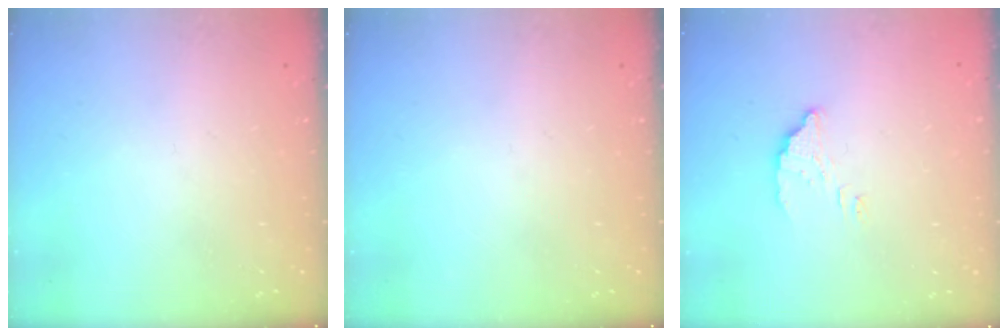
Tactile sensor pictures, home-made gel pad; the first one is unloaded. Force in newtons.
{"total": 0.0}
{"total": 3.9, "press": 3.9, "slide": 0.2}